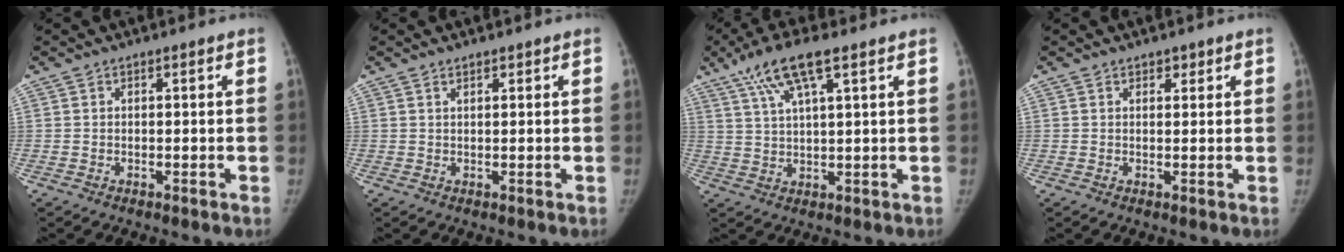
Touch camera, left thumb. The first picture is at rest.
{"total": 1.3, "force": [0.9, 0.5, 0.7], "torque": [-0.007, -0.004, 0.015]}
{"total": 9.8, "force": [5.5, 2.0, 7.9], "torque": [-0.159, 0.001, 0.106]}
{"total": 1.7, "force": [1.1, 1.0, 0.8], "torque": [0.002, -0.005, 0.014]}